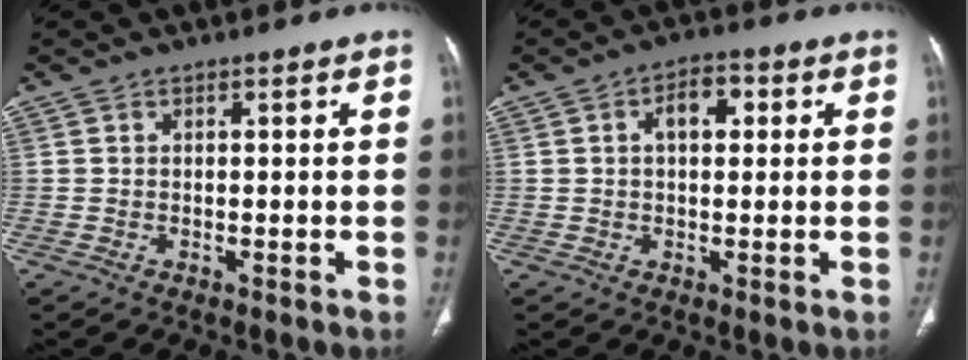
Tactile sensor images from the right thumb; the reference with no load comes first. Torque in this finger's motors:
{"motor_torque": [-0.02, 0.83, 0.66, -0.54, 0.00]}